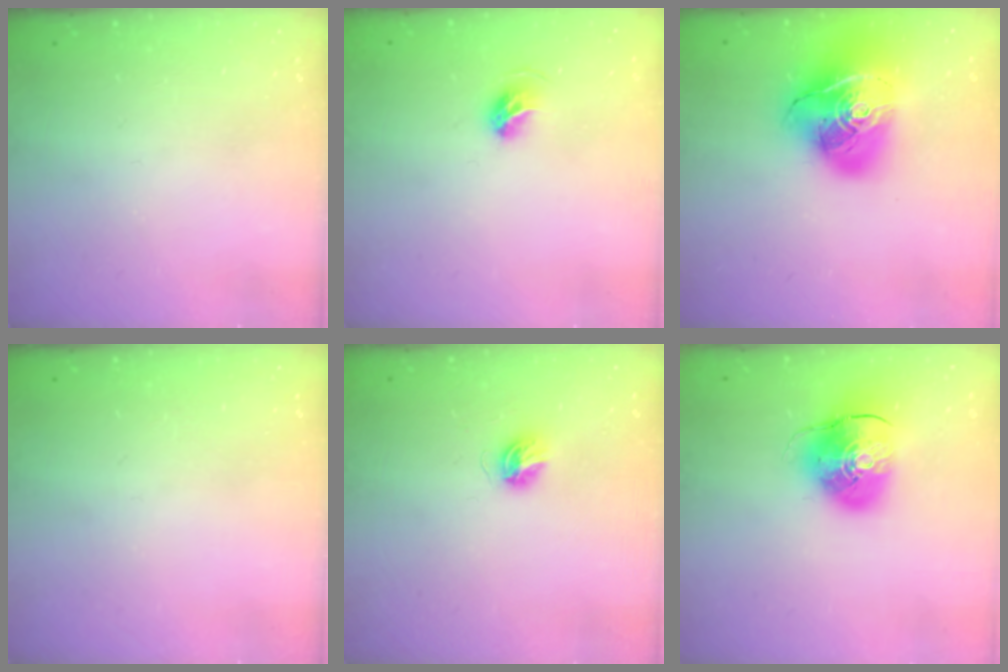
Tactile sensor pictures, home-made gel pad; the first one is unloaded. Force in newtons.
{"total": 6.2, "press": 6.1, "slide": 1.2}
{"total": 22.2, "press": 22.0, "slide": 2.8}
{"total": 0.0}
{"total": 4.6, "press": 4.6, "slide": 0.6}
{"total": 10.7, "press": 10.6, "slide": 1.8}